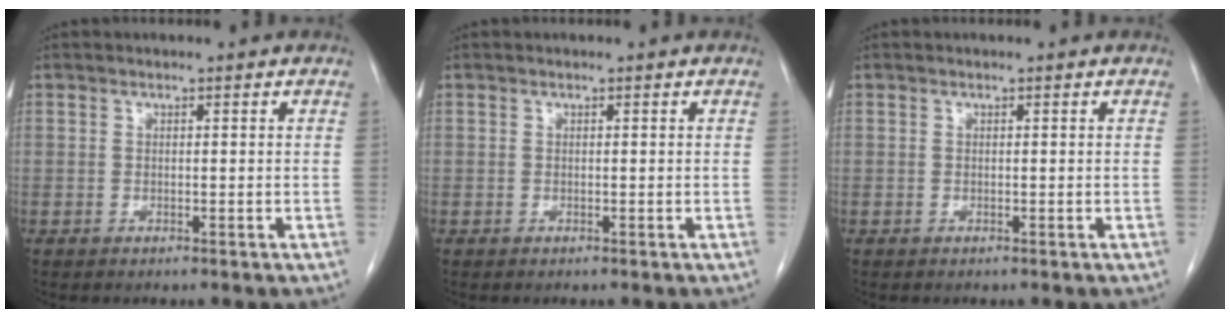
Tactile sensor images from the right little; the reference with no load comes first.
{"total": 0.0}
{"total": 0.0}